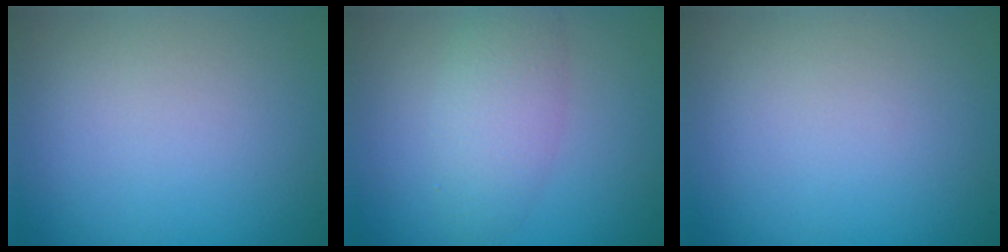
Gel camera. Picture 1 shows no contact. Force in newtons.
{"total": 3.2, "press": 3.2, "slide": 0.3}
{"total": 0.0}